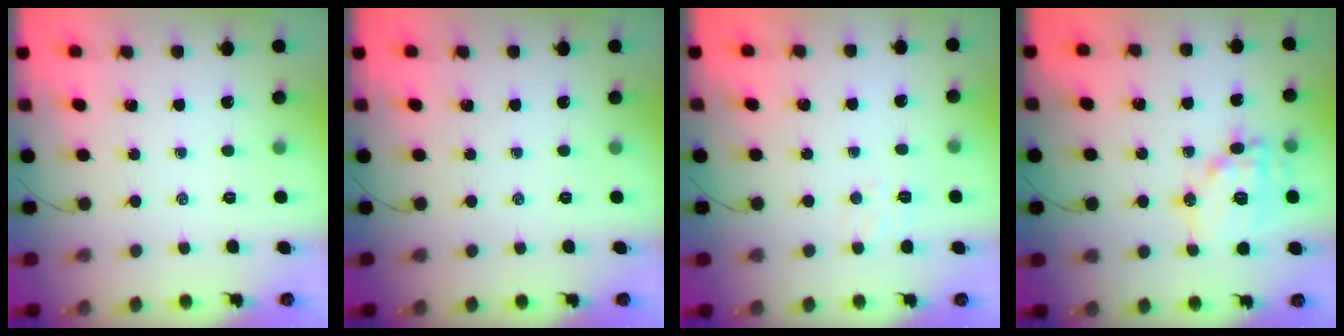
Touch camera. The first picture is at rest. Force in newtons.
{"total": 0.0}
{"total": 4.7, "press": 4.5, "slide": 1.1}
{"total": 14.6, "press": 14.5, "slide": 1.9}